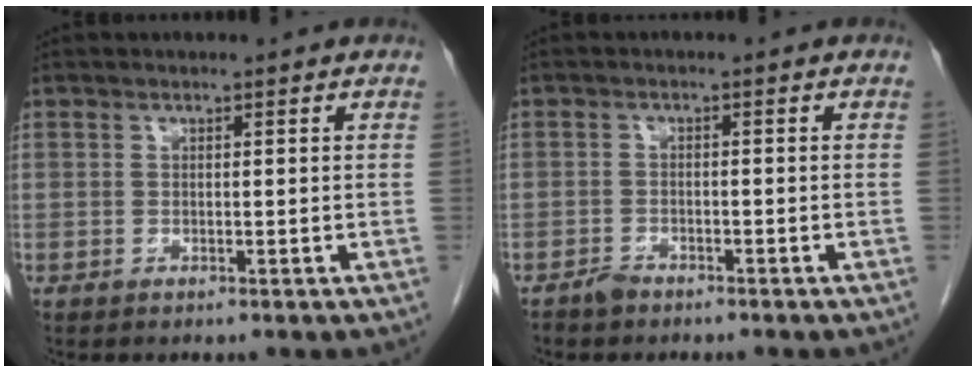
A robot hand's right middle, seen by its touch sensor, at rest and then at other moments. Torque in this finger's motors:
{"motor_torque": [-0.17, -0.19, 0.05, -0.02]}